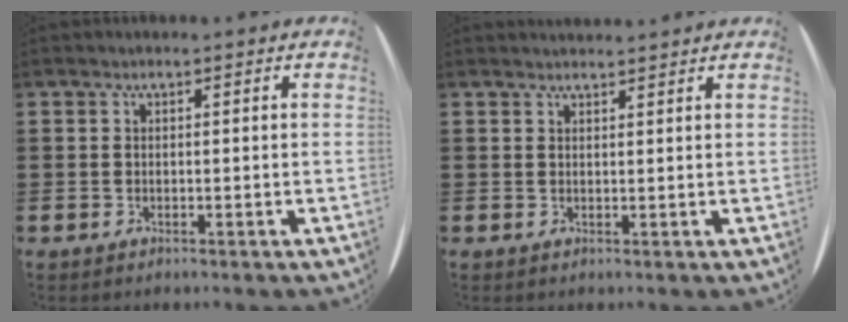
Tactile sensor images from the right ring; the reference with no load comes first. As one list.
[{"total": 1.1, "force": [1.1, -0.1, -0.1], "torque": [0.003, 0.001, 0.021]}]